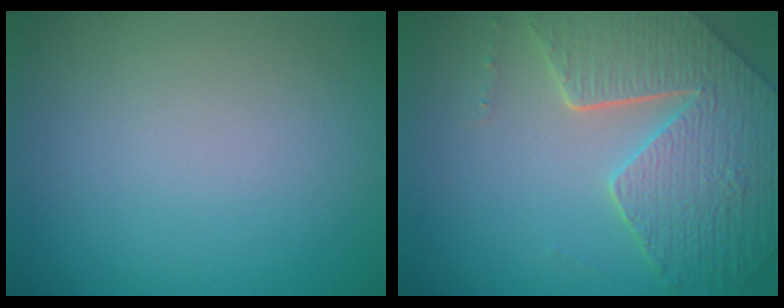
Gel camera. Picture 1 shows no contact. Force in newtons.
{"total": 7.8, "press": 5.7, "slide": 5.3}